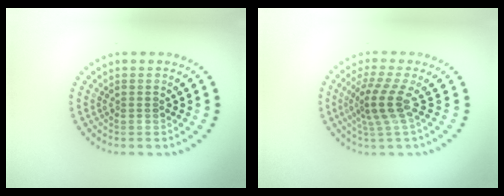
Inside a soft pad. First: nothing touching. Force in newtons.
{"total": 3.3, "press": 2.3, "slide": 2.4}